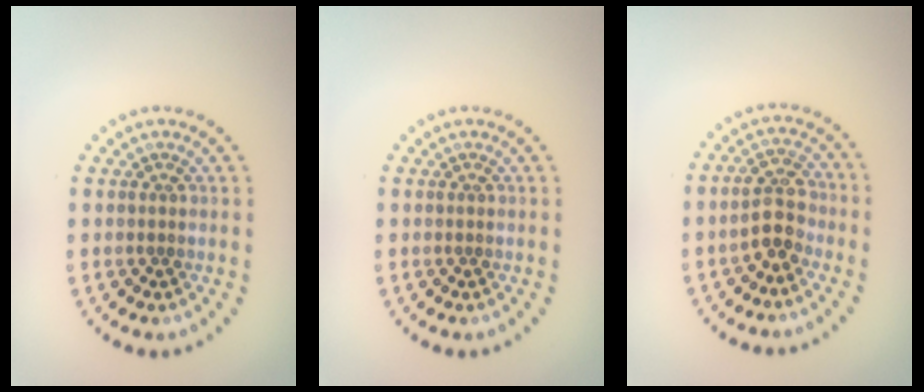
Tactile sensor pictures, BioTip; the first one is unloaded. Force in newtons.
{"total": 0.0}
{"total": 3.0, "press": 2.8, "slide": 0.9}